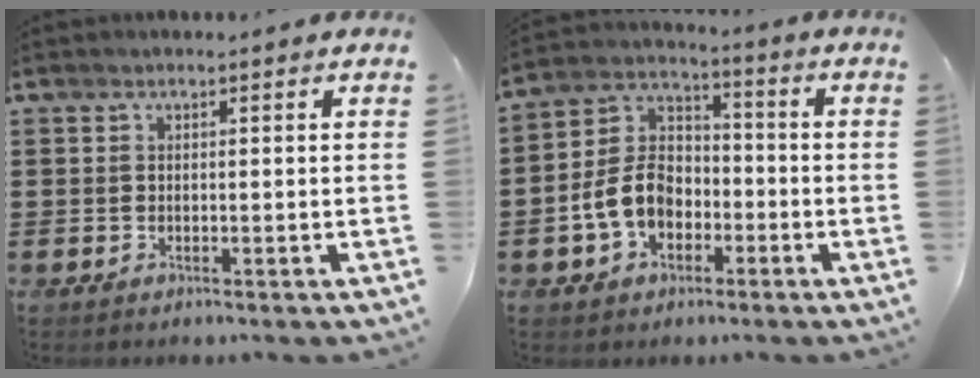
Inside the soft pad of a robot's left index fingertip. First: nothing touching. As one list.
[{"total": 8.4, "force": [-3.0, 6.2, 4.8], "torque": [-0.133, 0.010, -0.064]}]